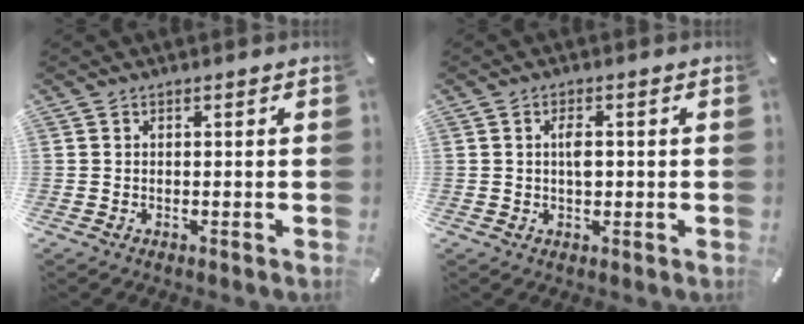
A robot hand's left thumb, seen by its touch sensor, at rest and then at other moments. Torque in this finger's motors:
{"motor_torque": [0.03, -0.13, 0.25, 0.17, 0.02]}